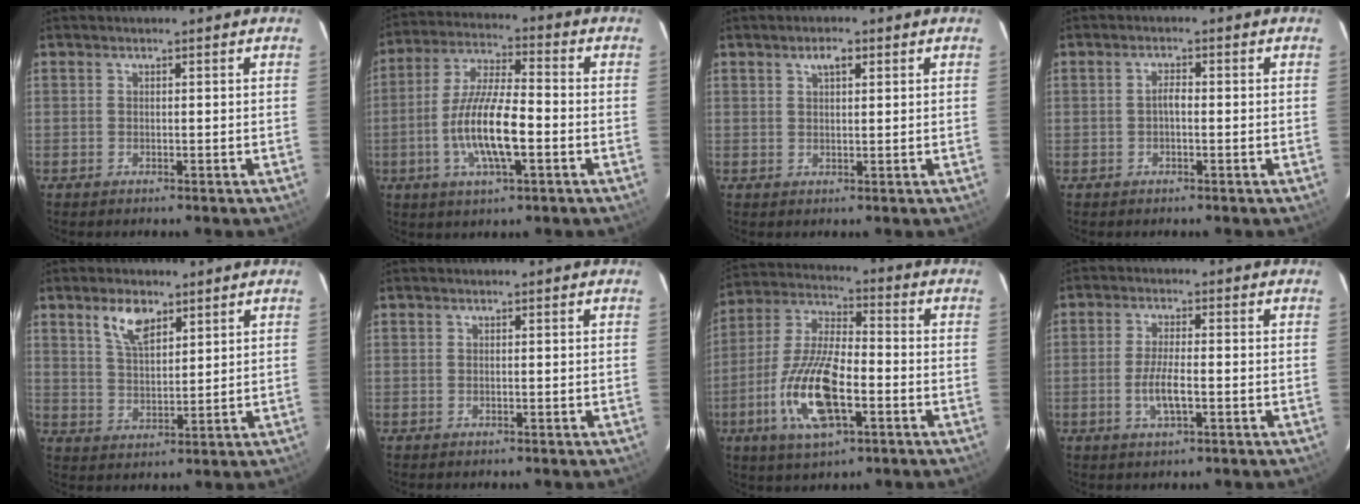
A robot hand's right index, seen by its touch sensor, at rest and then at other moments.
{"total": 12.7, "force": [-3.5, 3.2, 11.8], "torque": [-0.238, -0.005, -0.067]}
{"total": 2.6, "force": [1.4, 1.1, 1.9], "torque": [-0.033, 0.008, 0.024]}
{"total": 1.6, "force": [-0.3, 0.7, 1.4], "torque": [-0.027, 0.008, -0.008]}
{"total": 6.7, "force": [4.1, 3.1, 4.3], "torque": [-0.079, 0.006, 0.080]}
{"total": 0.0}
{"total": 15.9, "force": [-5.5, 5.9, 13.7], "torque": [-0.294, -0.011, -0.105]}
{"total": 5.2, "force": [-1.6, 1.3, 4.7], "torque": [-0.094, -0.005, -0.030]}